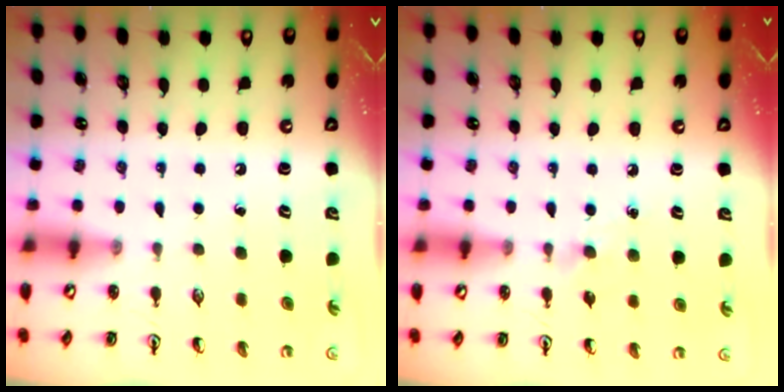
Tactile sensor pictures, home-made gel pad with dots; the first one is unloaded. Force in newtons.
{"total": 4.5, "press": 4.4, "slide": 0.7}